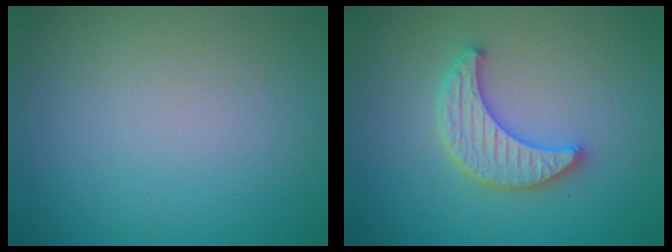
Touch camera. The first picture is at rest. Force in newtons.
{"total": 4.0, "press": 4.0, "slide": 0.7}